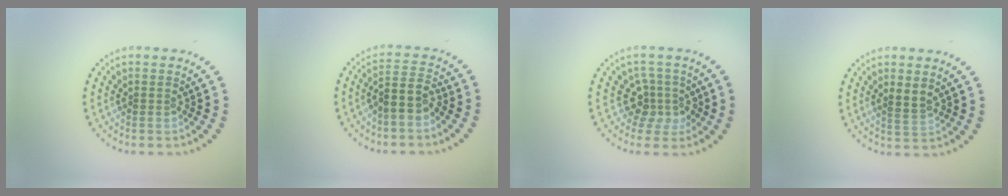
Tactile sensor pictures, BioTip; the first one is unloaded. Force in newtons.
{"total": 2.7, "press": 2.3, "slide": 1.4}
{"total": 3.0, "press": 2.1, "slide": 2.1}
{"total": 1.9, "press": 1.7, "slide": 0.7}